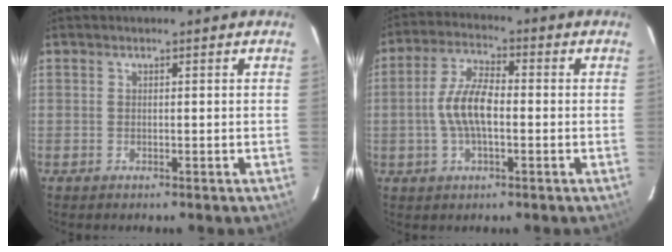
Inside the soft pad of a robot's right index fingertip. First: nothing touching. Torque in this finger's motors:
{"motor_torque": [0.32, 0.04, 0.40, 0.14]}